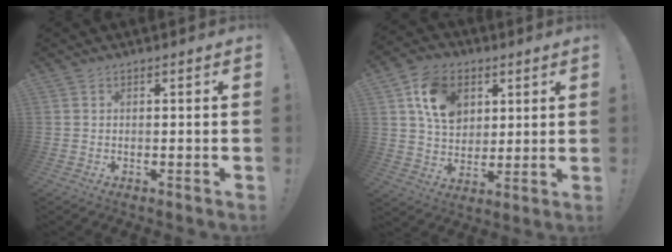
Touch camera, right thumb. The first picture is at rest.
{"total": 14.3, "force": [5.6, 10.9, 7.3], "torque": [-0.113, -0.008, 0.112]}